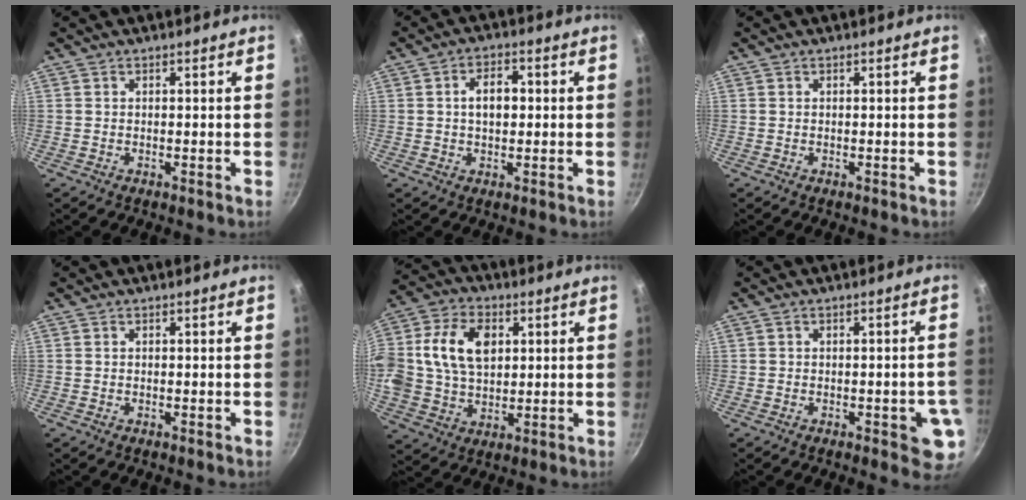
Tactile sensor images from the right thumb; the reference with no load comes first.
{"total": 5.6, "force": [0.5, 3.5, 4.4], "torque": [-0.053, 0.016, 0.005]}
{"total": 0.0}
{"total": 0.0}
{"total": 16.2, "force": [3.3, 11.4, 11.1], "torque": [-0.205, 0.015, 0.053]}
{"total": 6.9, "force": [-2.0, 2.7, 6.0], "torque": [-0.048, 0.008, -0.023]}